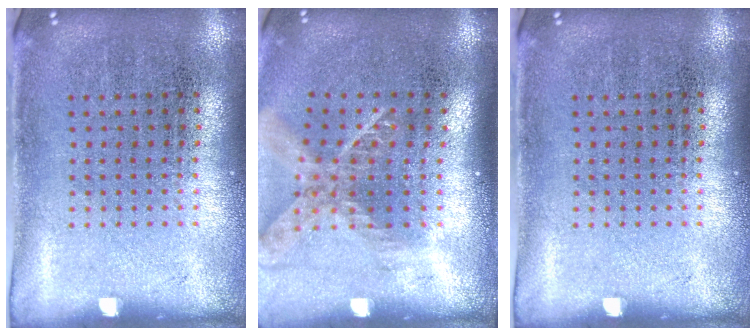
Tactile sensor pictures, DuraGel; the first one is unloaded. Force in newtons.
{"total": 1.8, "press": 1.3, "slide": 1.2}
{"total": 0.0}